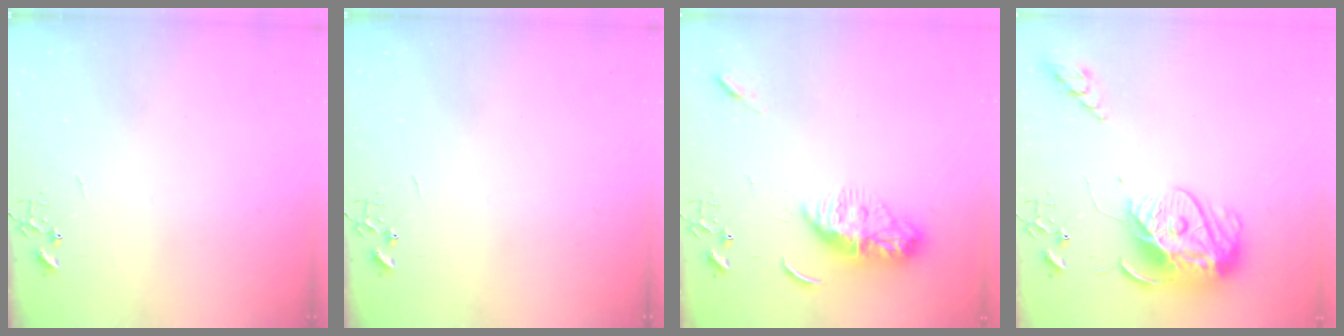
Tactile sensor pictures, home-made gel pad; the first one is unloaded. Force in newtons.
{"total": 0.0}
{"total": 12.5, "press": 12.5, "slide": 1.1}
{"total": 16.5, "press": 16.4, "slide": 1.3}